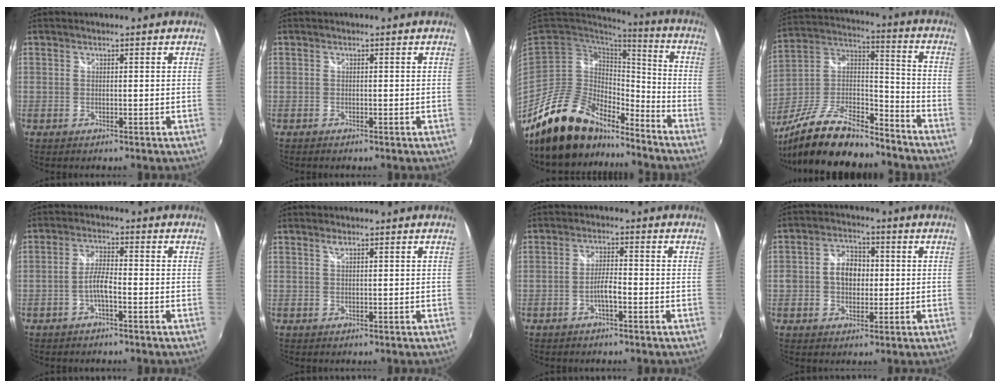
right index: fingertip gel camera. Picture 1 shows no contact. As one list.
[{"total": 0.6, "force": [-0.5, 0.2, 0.1], "torque": [-0.003, -0.004, -0.011]}, {"total": 18.8, "force": [-15.2, 7.4, 8.2], "torque": [-0.165, -0.003, -0.257]}, {"total": 22.1, "force": [-16.5, 7.2, 12.7], "torque": [-0.257, -0.007, -0.279]}, {"total": 3.7, "force": [-1.7, 0.6, 3.3], "torque": [-0.069, 0.007, -0.033]}, {"total": 1.0, "force": [0.7, 0.2, 0.7], "torque": [-0.013, 0.003, 0.011]}, {"total": 3.2, "force": [-1.5, 0.5, 2.8], "torque": [-0.057, 0.006, -0.029]}, {"total": 6.7, "force": [0.0, 5.0, 4.5], "torque": [-0.082, 0.016, 0.001]}]